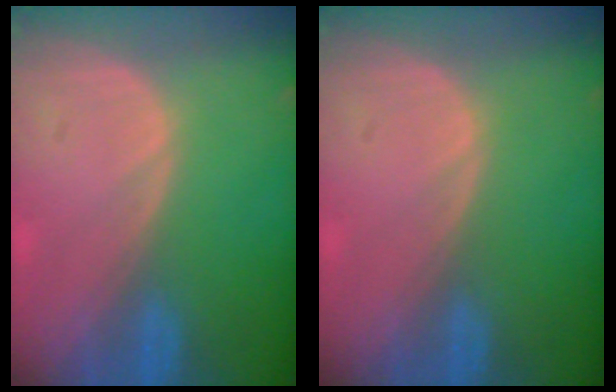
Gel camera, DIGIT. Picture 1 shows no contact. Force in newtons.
{"total": 0.0}